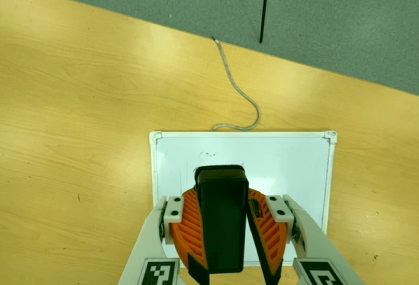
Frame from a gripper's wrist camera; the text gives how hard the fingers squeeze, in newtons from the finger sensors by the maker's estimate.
{"total": 10.3, "left": 9.7, "right": 10.8}